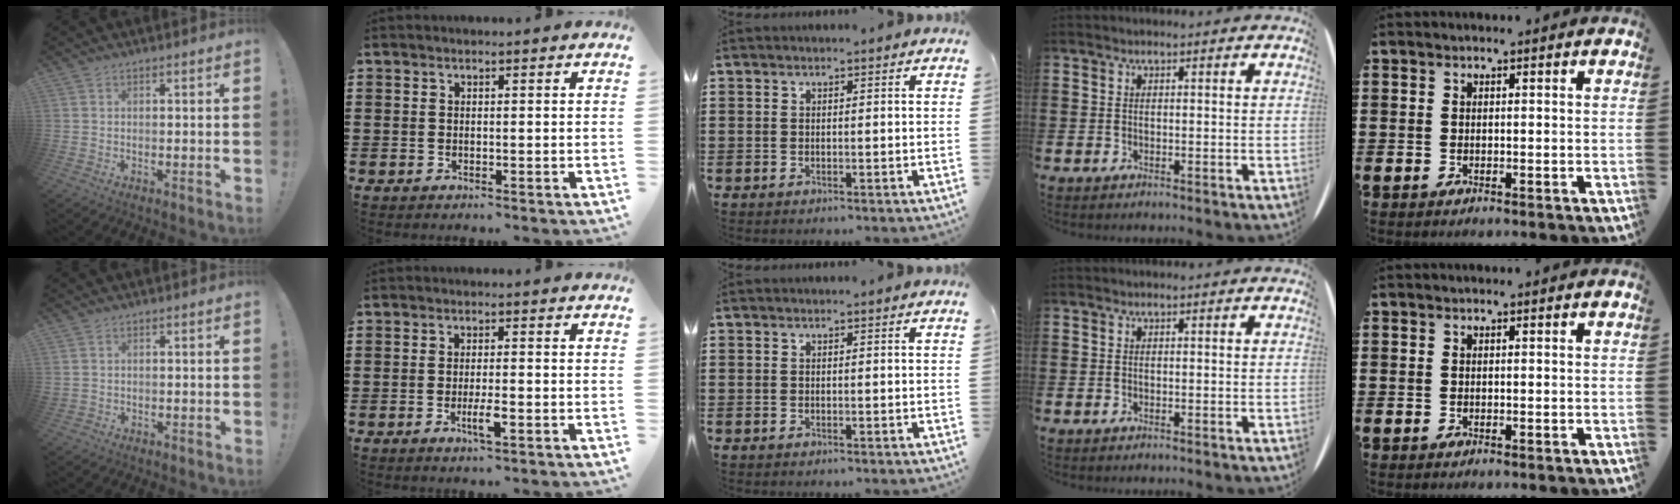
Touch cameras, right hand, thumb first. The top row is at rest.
{"thumb": {"total": 1.2, "force": [0.5, 0.9, 0.5], "torque": [-0.010, 0.003, 0.011]}, "index": {"total": 3.4, "force": [-1.4, 0.6, 3.1], "torque": [-0.066, -0.005, -0.028]}}